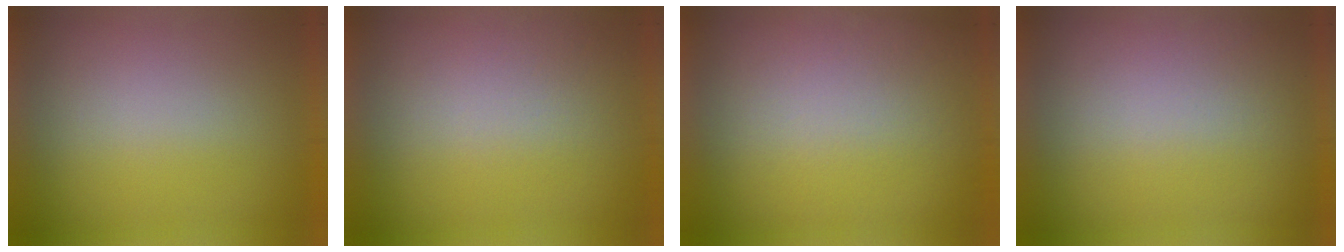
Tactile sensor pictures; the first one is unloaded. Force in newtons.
{"total": 2.7}
{"total": 3.2}
{"total": 1.4}